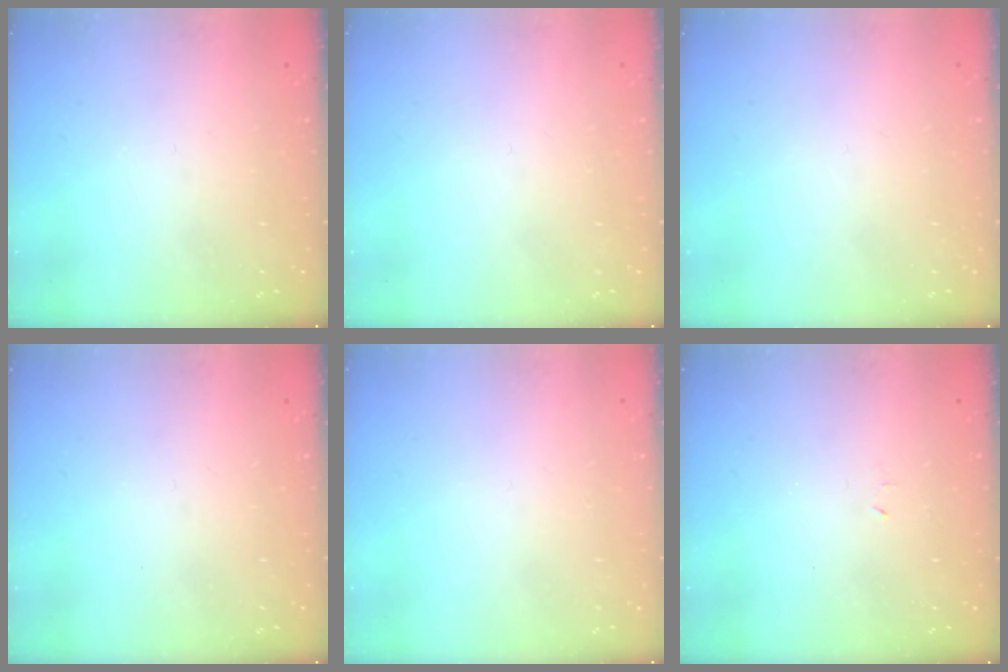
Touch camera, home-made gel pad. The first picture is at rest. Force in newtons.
{"total": 1.6, "press": 1.6, "slide": 0.1}
{"total": 1.8, "press": 1.7, "slide": 0.1}
{"total": 0.0}
{"total": 1.8, "press": 1.8, "slide": 0.1}
{"total": 2.9, "press": 2.9, "slide": 0.4}